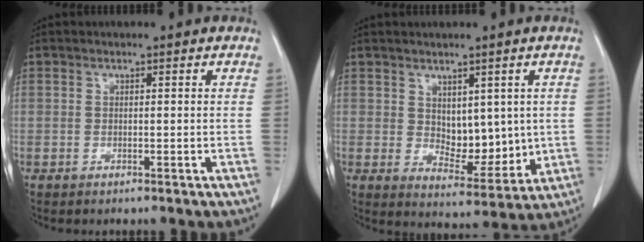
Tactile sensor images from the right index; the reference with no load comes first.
{"total": 7.6, "force": [1.0, 4.2, 6.2], "torque": [-0.084, -0.007, 0.034]}